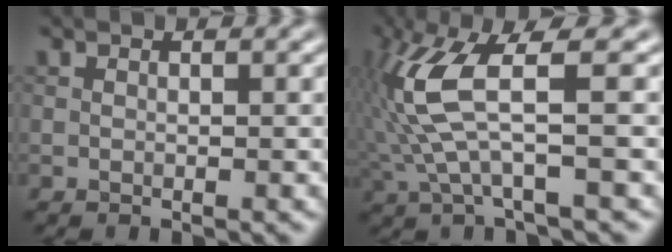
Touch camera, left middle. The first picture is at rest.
{"total": 6.6, "force": [0.4, 1.3, 6.5], "torque": [-0.159, 0.011, 0.009]}